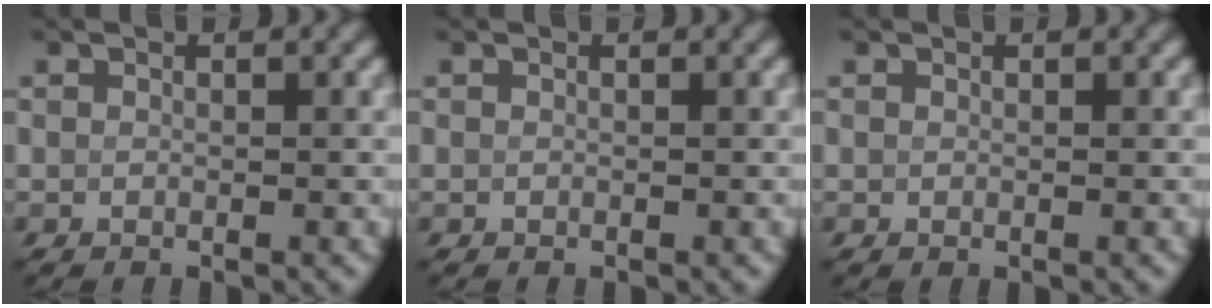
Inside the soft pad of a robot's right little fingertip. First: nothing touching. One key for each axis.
{"total": 0.0}
{"total": 0.0}